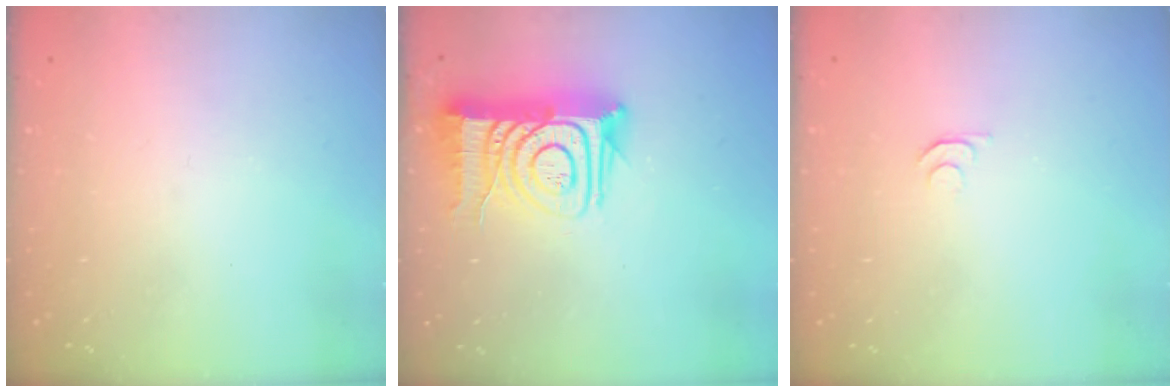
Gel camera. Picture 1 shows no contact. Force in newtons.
{"total": 15.9, "press": 15.8, "slide": 1.6}
{"total": 4.3, "press": 4.3, "slide": 0.7}